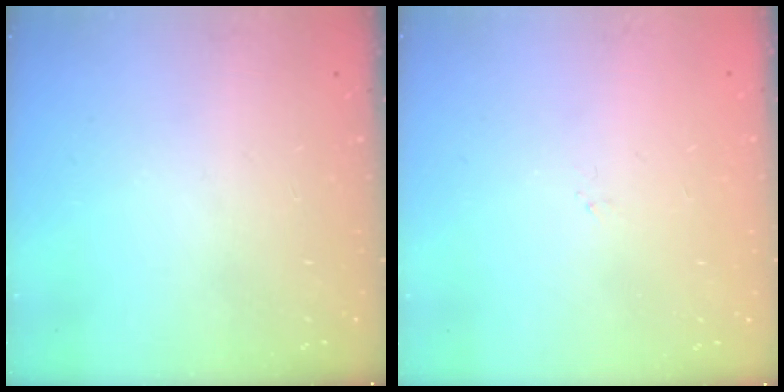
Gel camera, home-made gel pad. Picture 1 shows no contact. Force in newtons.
{"total": 0.0}